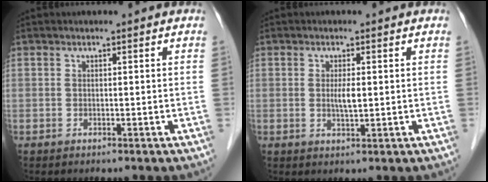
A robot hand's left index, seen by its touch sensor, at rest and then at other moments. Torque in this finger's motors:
{"motor_torque": [0.39, 0.29, 0.20, 0.04]}